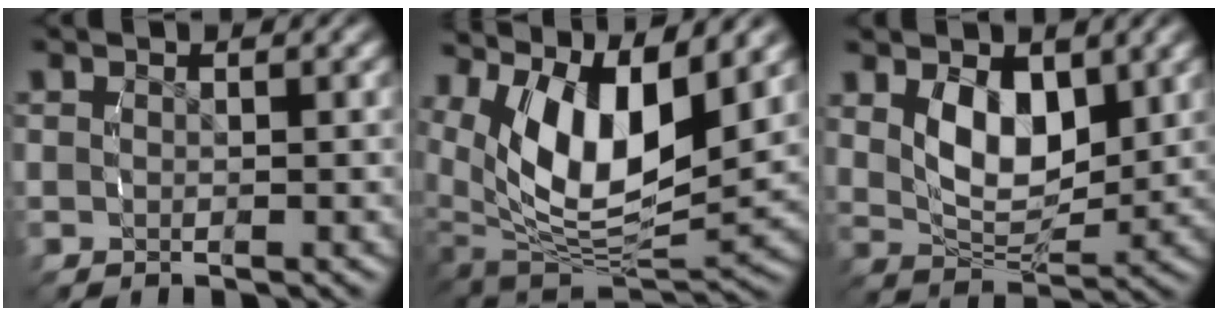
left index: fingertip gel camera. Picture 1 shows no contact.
{"total": 11.8, "force": [0.2, 7.8, 8.9], "torque": [-0.173, -0.050, 0.028]}
{"total": 4.9, "force": [1.5, 2.7, 3.8], "torque": [-0.057, -0.009, 0.028]}